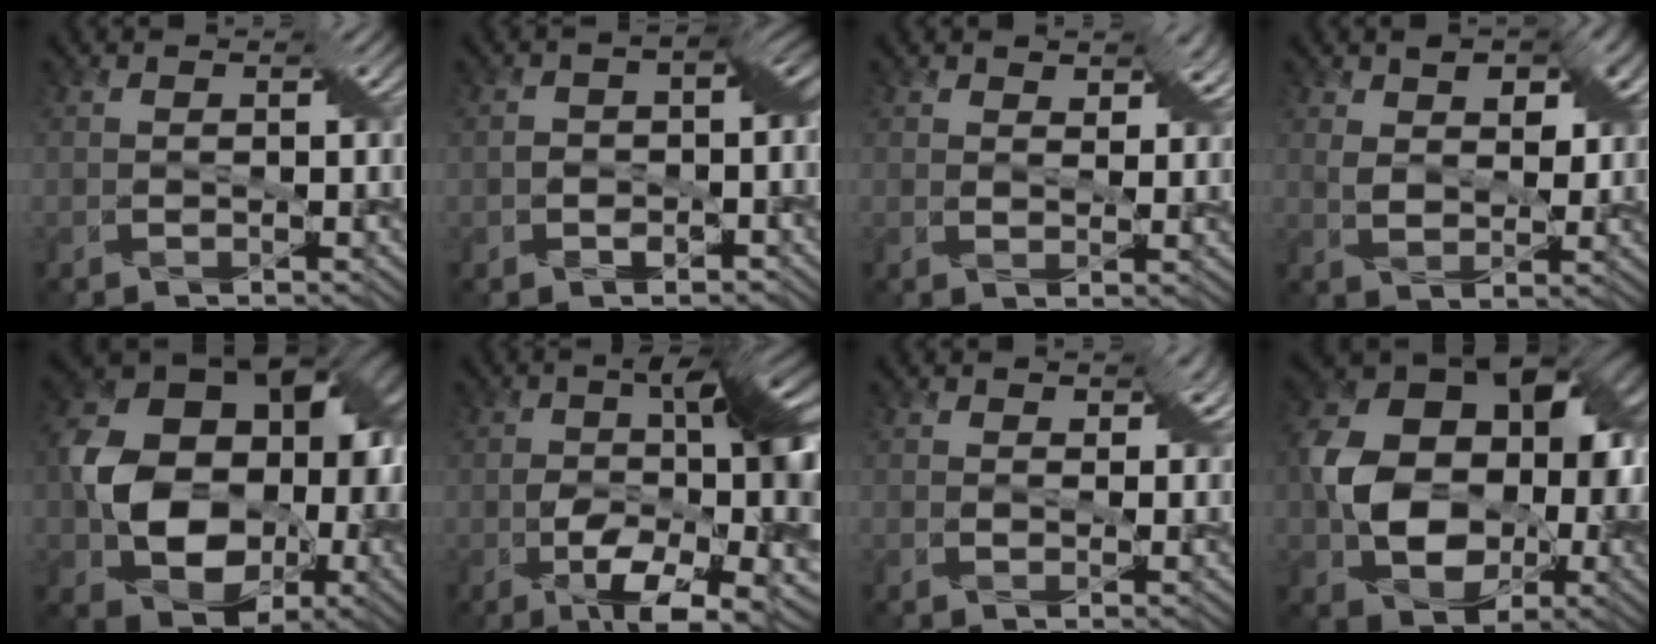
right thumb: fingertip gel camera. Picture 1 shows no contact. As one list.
[{"total": 5.9, "force": [-1.2, 3.6, 4.6], "torque": [-0.065, 0.001, -0.024]}, {"total": 4.5, "force": [2.6, 2.3, 2.8], "torque": [-0.046, -0.003, 0.042]}, {"total": 8.2, "force": [3.6, 5.0, 5.4], "torque": [-0.097, 0.002, 0.061]}, {"total": 15.9, "force": [-0.7, 11.9, 10.4], "torque": [-0.179, -0.012, -0.008]}, {"total": 15.5, "force": [-3.3, 5.1, 14.2], "torque": [-0.216, -0.004, -0.055]}, {"total": 3.7, "force": [2.0, 2.1, 2.3], "torque": [-0.036, -0.003, 0.030]}, {"total": 14.2, "force": [-0.2, 10.6, 9.5], "torque": [-0.161, 0.005, -0.001]}]